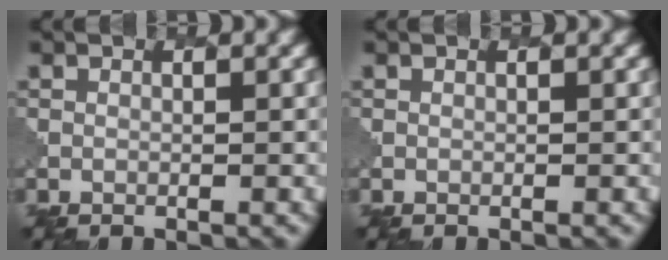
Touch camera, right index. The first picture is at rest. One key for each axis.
{"total": 0.0}